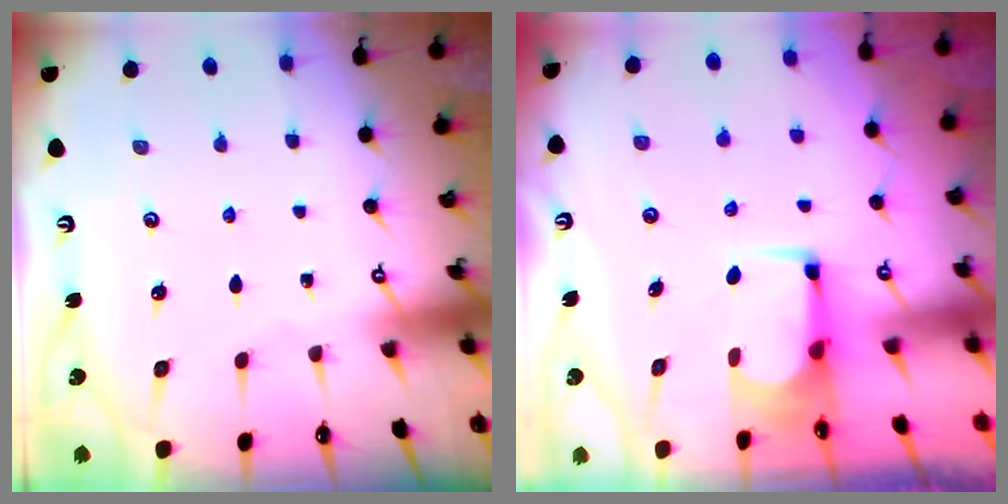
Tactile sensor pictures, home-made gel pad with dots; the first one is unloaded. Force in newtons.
{"total": 2.1, "press": 2.1, "slide": 0.1}